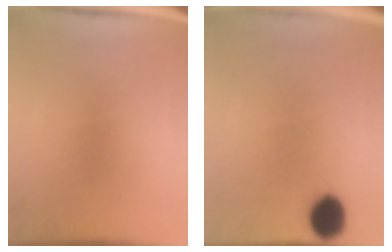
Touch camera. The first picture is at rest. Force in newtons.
{"total": 6.3}